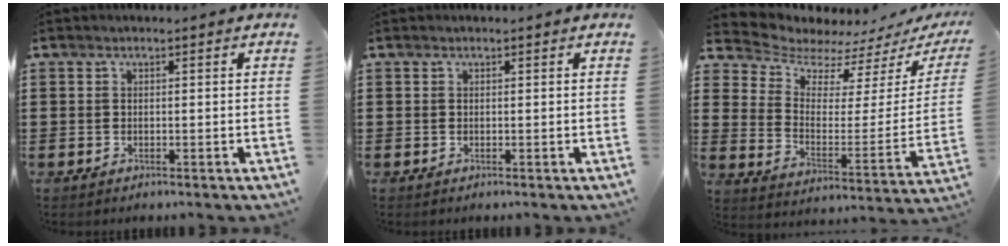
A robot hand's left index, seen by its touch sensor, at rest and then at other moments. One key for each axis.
{"total": 0.0}
{"total": 5.9, "fx": 5.6, "fy": 1.9, "fz": 0.1, "tx": -0.042, "ty": -0.051, "tz": 0.097}